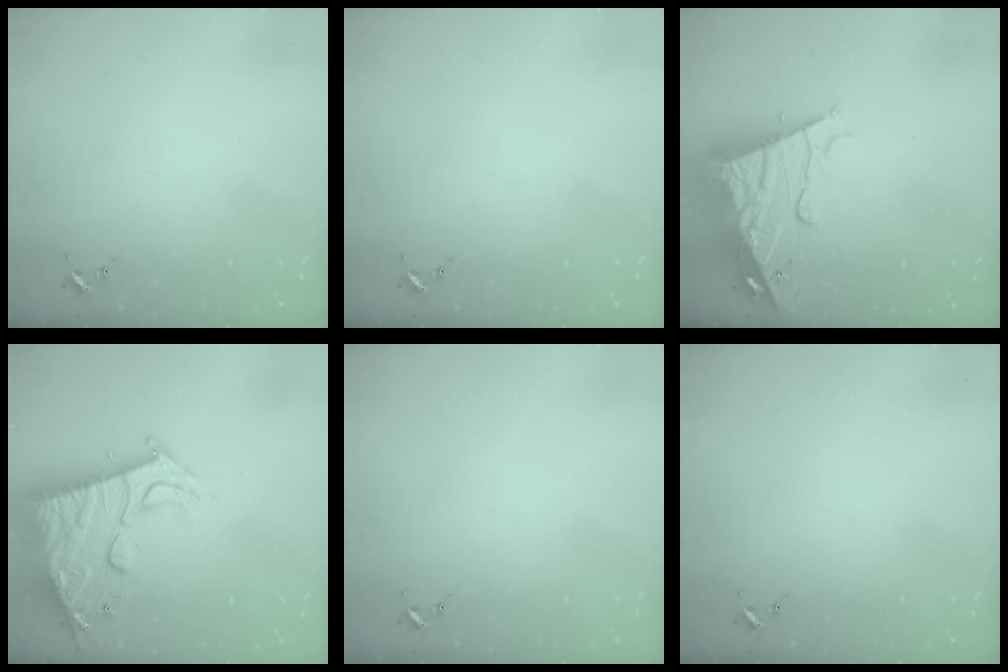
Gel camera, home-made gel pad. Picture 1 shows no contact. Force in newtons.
{"total": 0.0}
{"total": 15.2, "press": 15.1, "slide": 1.8}
{"total": 18.9, "press": 18.8, "slide": 1.8}
{"total": 0.0}
{"total": 0.0}